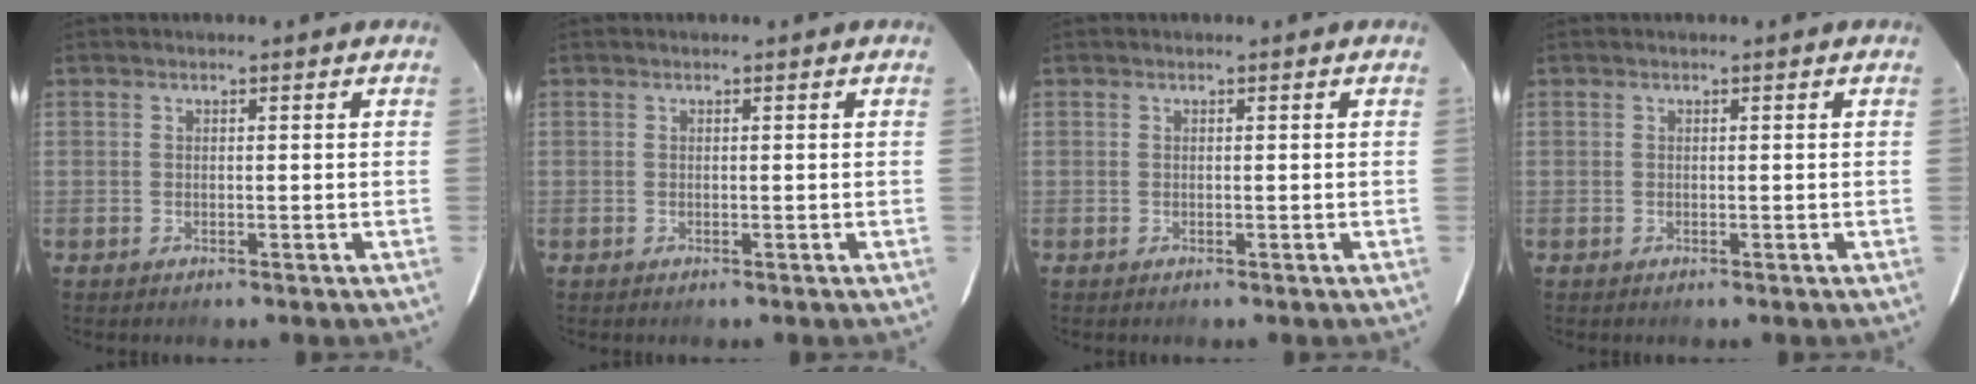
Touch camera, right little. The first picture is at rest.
{"total": 0.0}
{"total": 0.0}
{"total": 0.0}